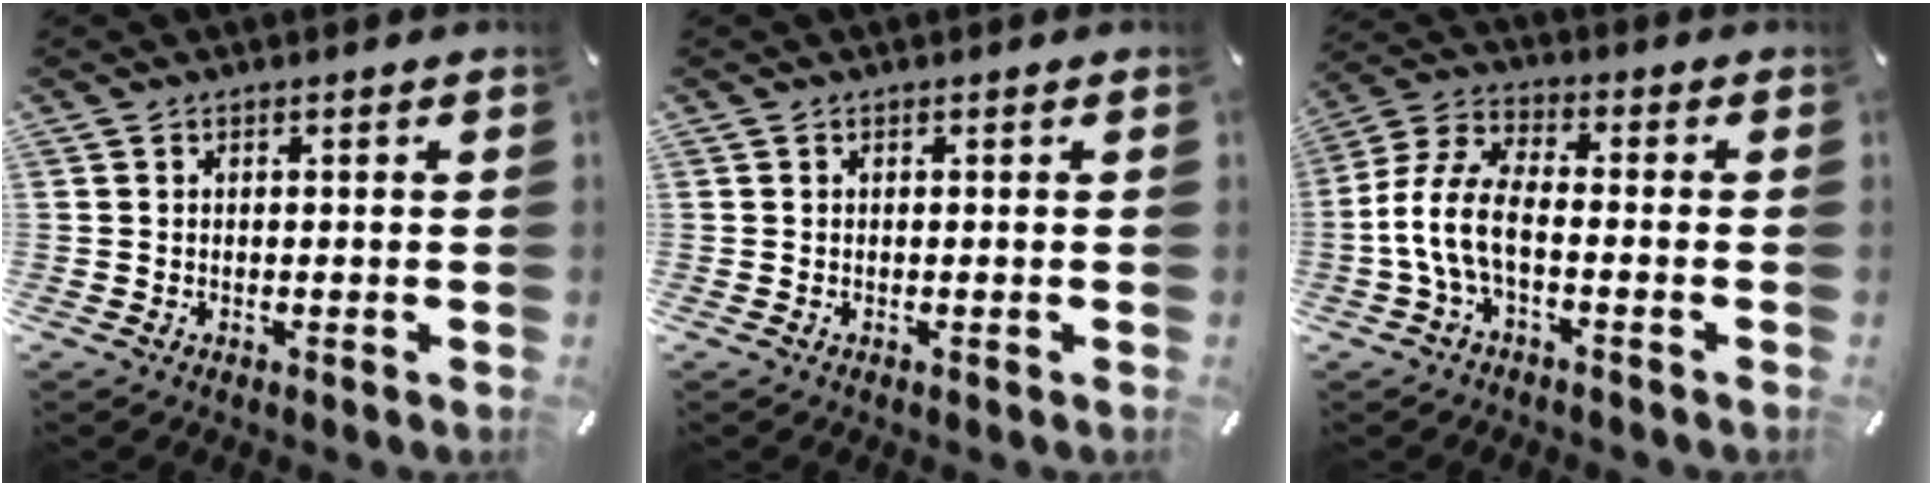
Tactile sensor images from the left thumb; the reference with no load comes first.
{"total": 0.0}
{"total": 9.0, "force": [-3.1, 4.3, 7.3], "torque": [-0.167, -0.002, -0.059]}